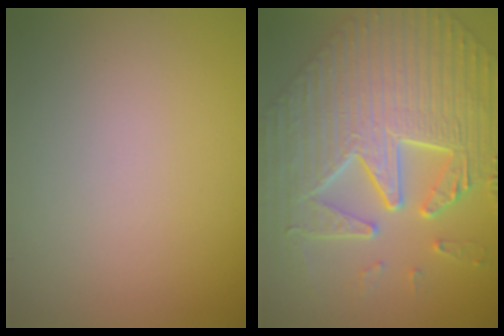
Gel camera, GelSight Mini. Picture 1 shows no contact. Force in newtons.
{"total": 9.8, "press": 7.4, "slide": 6.3}